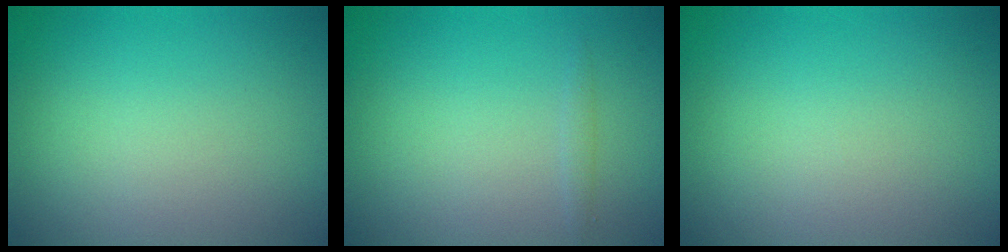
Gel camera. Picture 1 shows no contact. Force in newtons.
{"total": 0.5, "press": 0.5, "slide": 0.0}
{"total": 0.0}